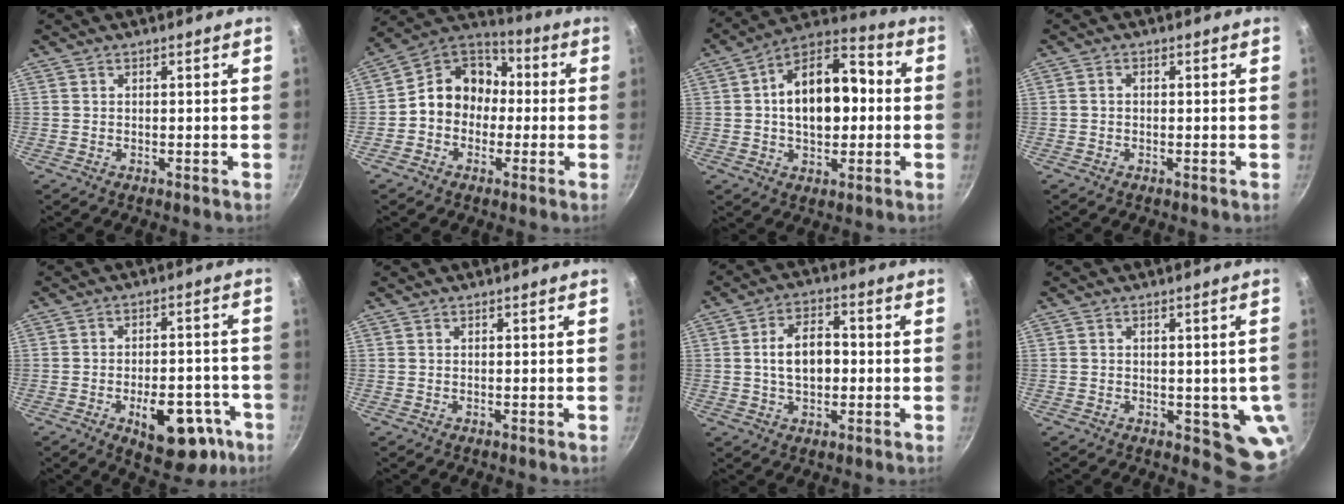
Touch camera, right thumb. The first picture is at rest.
{"total": 12.4, "force": [-0.7, 10.5, 6.6], "torque": [-0.062, 0.044, -0.036]}
{"total": 17.8, "force": [0.8, 11.1, 13.9], "torque": [-0.182, 0.036, -0.001]}
{"total": 1.2, "force": [-0.1, 0.9, 0.7], "torque": [-0.013, 0.007, -0.002]}
{"total": 15.2, "force": [-6.4, 8.3, 11.1], "torque": [-0.104, 0.033, -0.072]}
{"total": 0.0}
{"total": 8.9, "force": [0.0, 5.4, 7.1], "torque": [-0.099, 0.019, -0.005]}
{"total": 7.3, "force": [-0.8, 4.0, 6.0], "torque": [-0.051, -0.013, -0.008]}